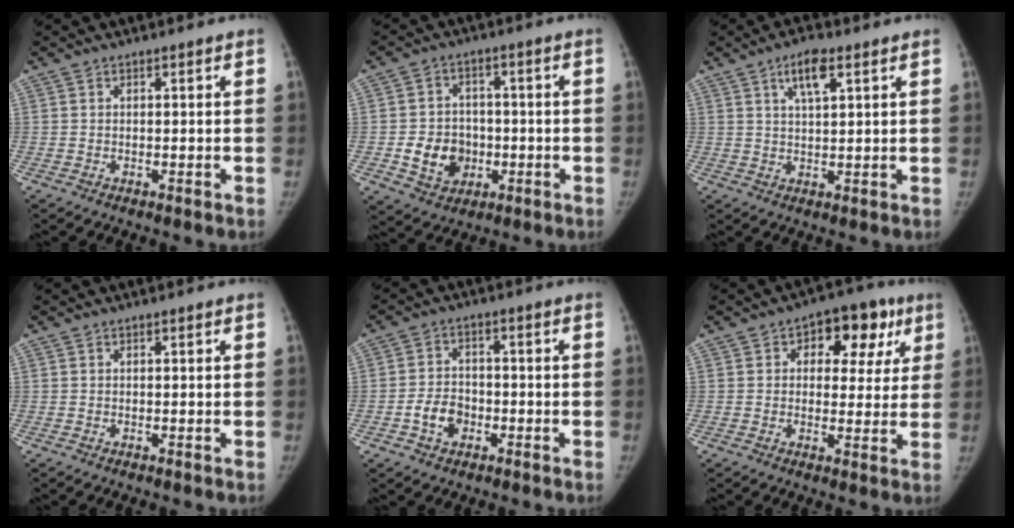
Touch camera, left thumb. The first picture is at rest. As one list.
[{"total": 9.1, "force": [-2.0, 7.6, 4.6], "torque": [-0.046, 0.012, -0.028]}, {"total": 5.9, "force": [3.0, 1.5, 4.9], "torque": [-0.087, -0.007, 0.051]}, {"total": 0.0}, {"total": 5.7, "force": [-2.2, 4.2, 3.3], "torque": [-0.043, 0.021, -0.040]}, {"total": 11.2, "force": [4.4, 7.2, 7.5], "torque": [-0.043, 0.005, 0.054]}]